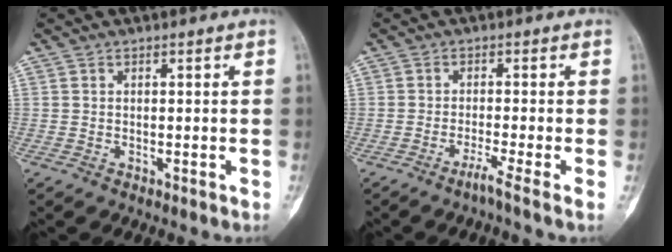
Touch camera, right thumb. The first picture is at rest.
{"total": 2.6, "force": [-1.8, -1.1, 1.5], "torque": [-0.042, 0.001, -0.042]}